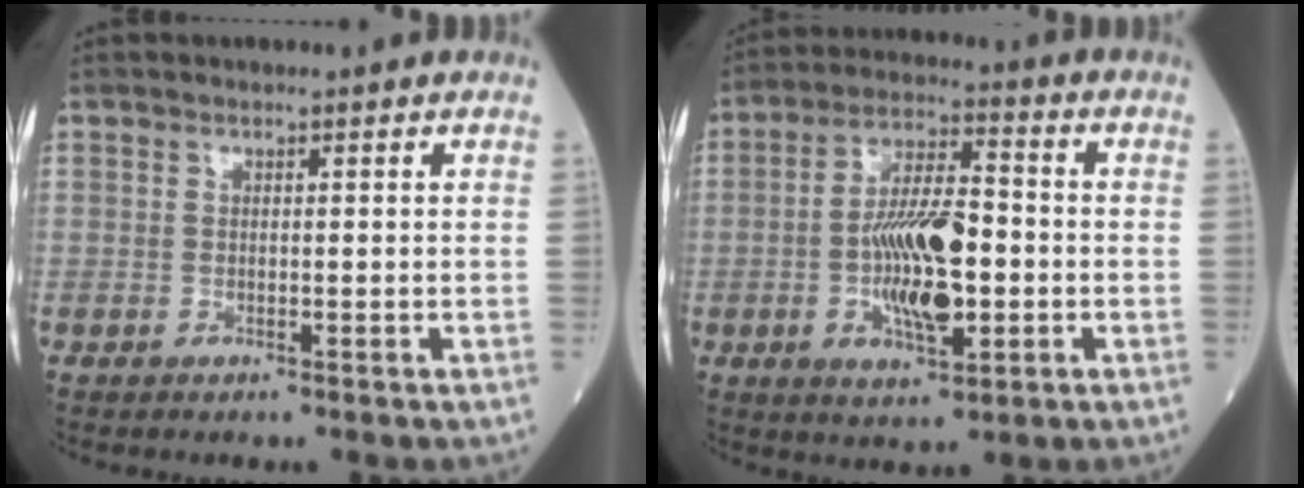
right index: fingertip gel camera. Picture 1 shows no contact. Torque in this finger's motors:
{"motor_torque": [0.58, -0.15, 0.36, 0.21]}